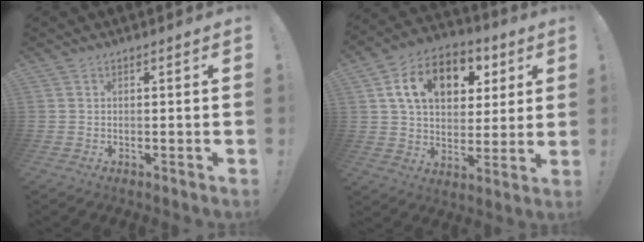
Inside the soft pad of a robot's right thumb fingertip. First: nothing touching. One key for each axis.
{"total": 16.5, "fx": 6.3, "fy": 11.3, "fz": 10.2, "tx": -0.163, "ty": -0.013, "tz": 0.115}